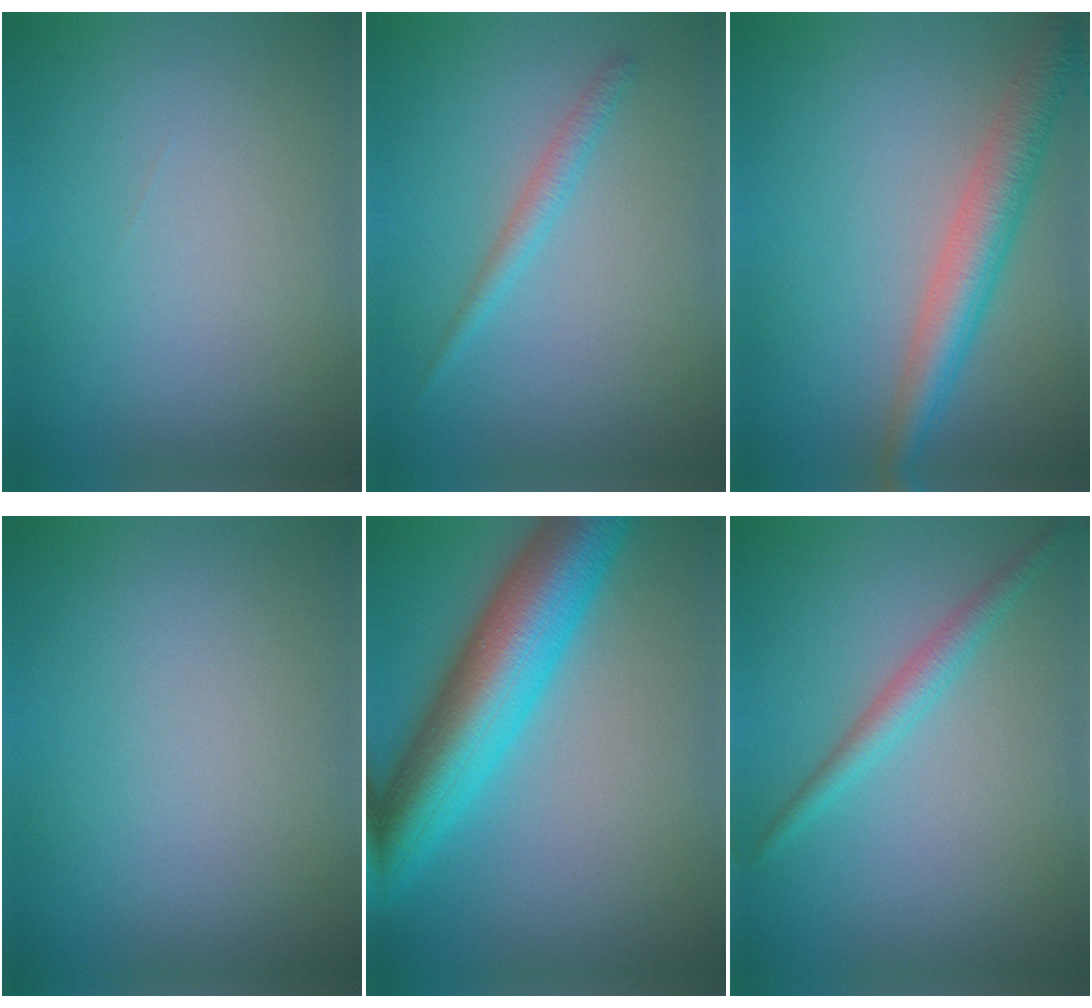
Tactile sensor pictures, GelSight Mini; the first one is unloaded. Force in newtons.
{"total": 1.6, "press": 1.6, "slide": 0.2}
{"total": 4.8, "press": 4.8, "slide": 0.2}
{"total": 0.0}
{"total": 10.1, "press": 10.1, "slide": 0.2}
{"total": 2.1, "press": 2.1, "slide": 0.1}